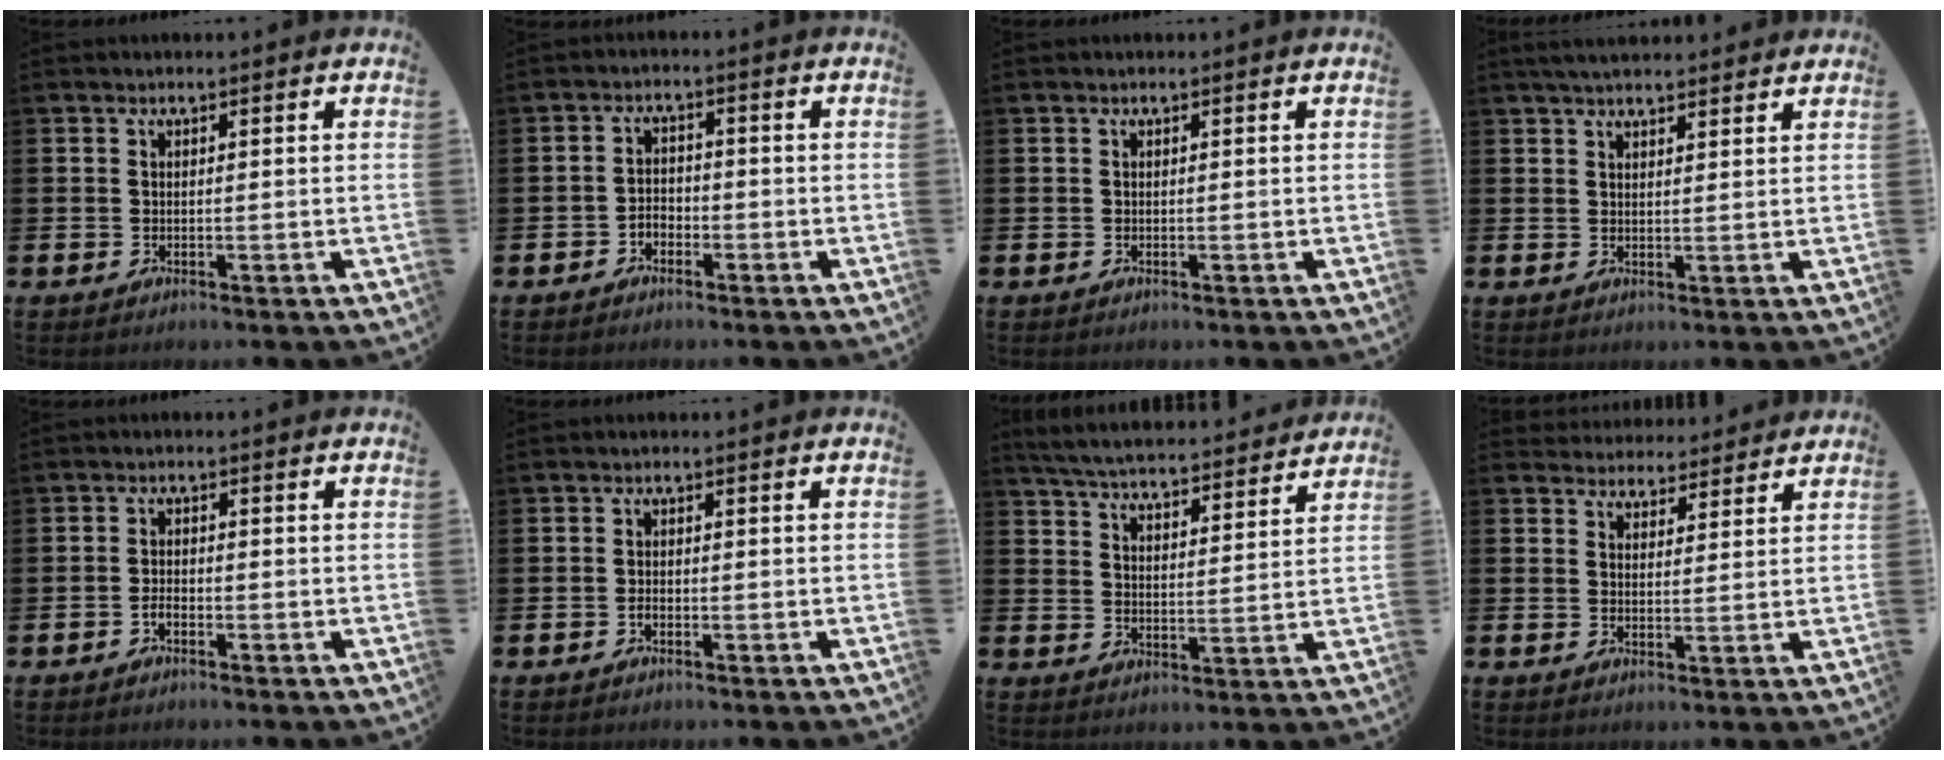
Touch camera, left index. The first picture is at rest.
{"total": 1.9, "force": [-1.6, 1.0, 0.2], "torque": [-0.012, 0.007, -0.036]}
{"total": 0.0}
{"total": 3.4, "force": [3.2, 0.6, 0.8], "torque": [-0.019, -0.008, 0.058]}
{"total": 1.3, "force": [-0.9, 0.5, 0.7], "torque": [-0.017, 0.001, -0.018]}
{"total": 0.8, "force": [-0.5, 0.4, 0.4], "torque": [-0.010, -0.001, -0.010]}
{"total": 5.8, "force": [5.7, 0.4, 0.8], "torque": [-0.041, -0.043, 0.100]}
{"total": 3.8, "force": [3.6, 1.1, -0.4], "torque": [-0.002, -0.021, 0.065]}